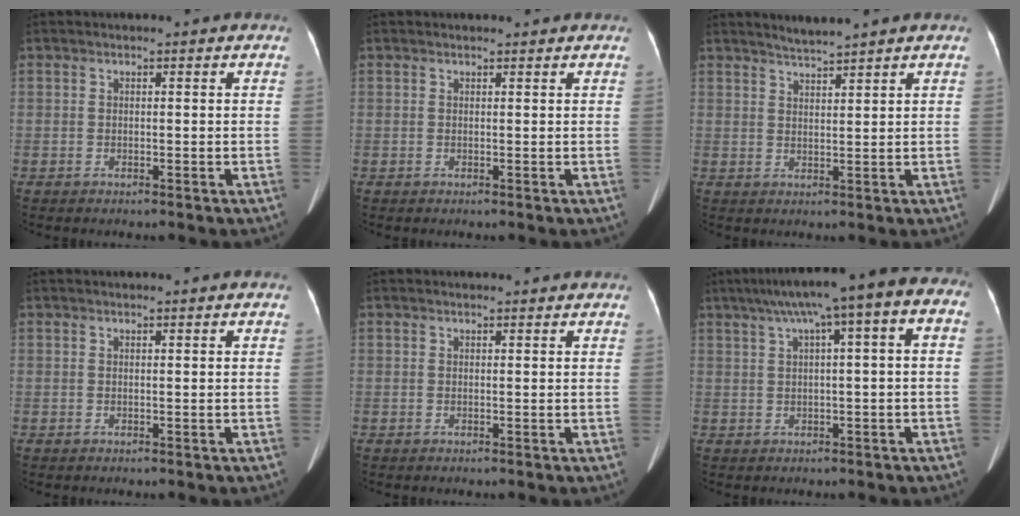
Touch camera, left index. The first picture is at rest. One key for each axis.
{"total": 1.3, "fx": 1.2, "fy": 0.2, "fz": 0.3, "tx": -0.009, "ty": 0.009, "tz": 0.017}
{"total": 3.0, "fx": 2.8, "fy": -0.7, "fz": 0.9, "tx": -0.020, "ty": 0.001, "tz": 0.055}
{"total": 0.6, "fx": 0.6, "fy": -0.1, "fz": 0.1, "tx": -0.008, "ty": 0.011, "tz": 0.016}
{"total": 2.4, "fx": 2.3, "fy": 0.3, "fz": 0.5, "tx": -0.010, "ty": 0.013, "tz": 0.026}
{"total": 12.3, "fx": 4.3, "fy": 1.6, "fz": 11.4, "tx": -0.166, "ty": 0.052, "tz": 0.053}